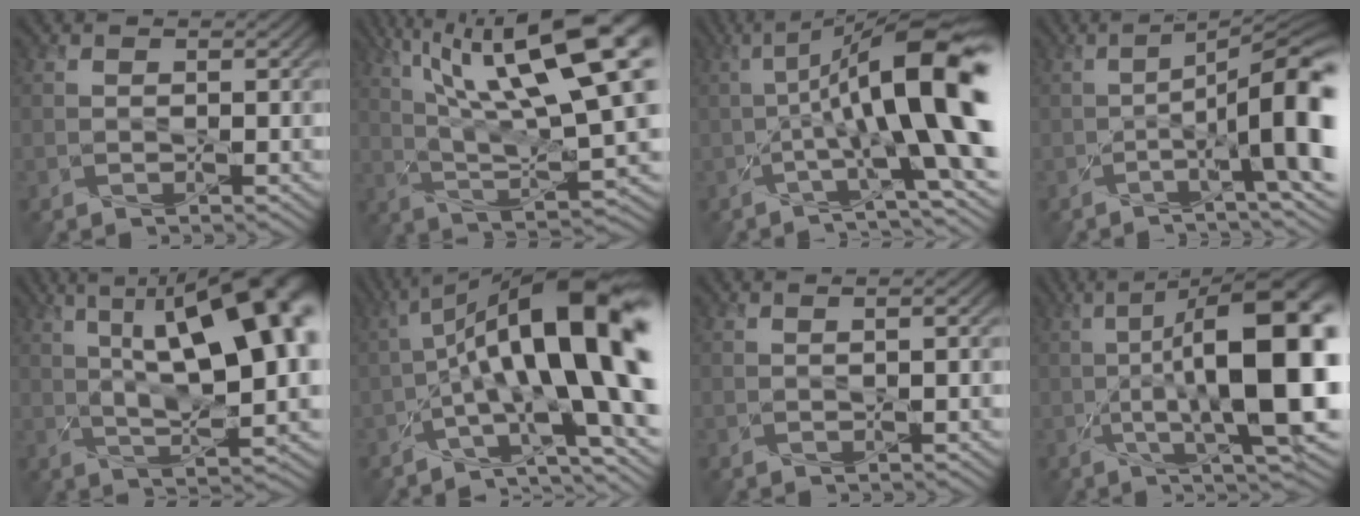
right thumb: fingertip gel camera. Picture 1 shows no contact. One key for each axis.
{"total": 18.1, "fx": 7.8, "fy": 5.2, "fz": 15.4, "tx": -0.270, "ty": 0.025, "tz": 0.127}
{"total": 13.8, "fx": 0.4, "fy": 2.5, "fz": 13.5, "tx": -0.202, "ty": 0.020, "tz": -0.003}
{"total": 11.7, "fx": -1.7, "fy": 2.4, "fz": 11.3, "tx": -0.153, "ty": 0.008, "tz": -0.036}
{"total": 16.7, "fx": 5.2, "fy": 6.5, "fz": 14.5, "tx": -0.209, "ty": 0.039, "tz": 0.061}
{"total": 17.2, "fx": -0.1, "fy": 4.9, "fz": 16.4, "tx": -0.241, "ty": 0.028, "tz": -0.016}
{"total": 1.6, "fx": 0.1, "fy": 0.1, "fz": 1.6, "tx": -0.026, "ty": 0.005, "tz": 0.004}
{"total": 16.0, "fx": 0.3, "fy": 4.4, "fz": 15.4, "tx": -0.227, "ty": 0.017, "tz": -0.002}